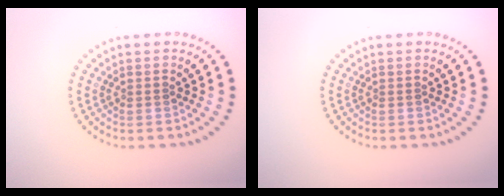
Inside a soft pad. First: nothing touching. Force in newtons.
{"total": 0.0}